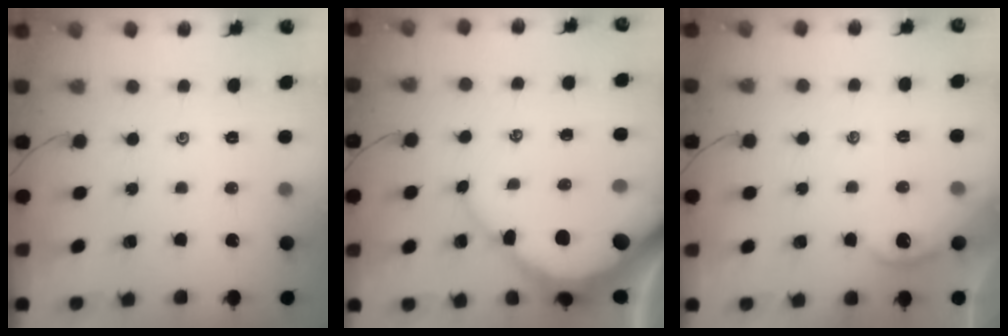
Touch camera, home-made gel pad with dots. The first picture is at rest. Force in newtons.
{"total": 8.8, "press": 8.7, "slide": 0.6}
{"total": 2.0, "press": 2.0, "slide": 0.1}